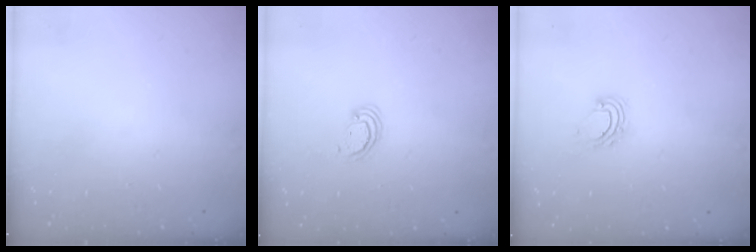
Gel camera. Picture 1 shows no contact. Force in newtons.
{"total": 2.6, "press": 2.5, "slide": 0.2}
{"total": 4.0, "press": 4.0, "slide": 0.2}